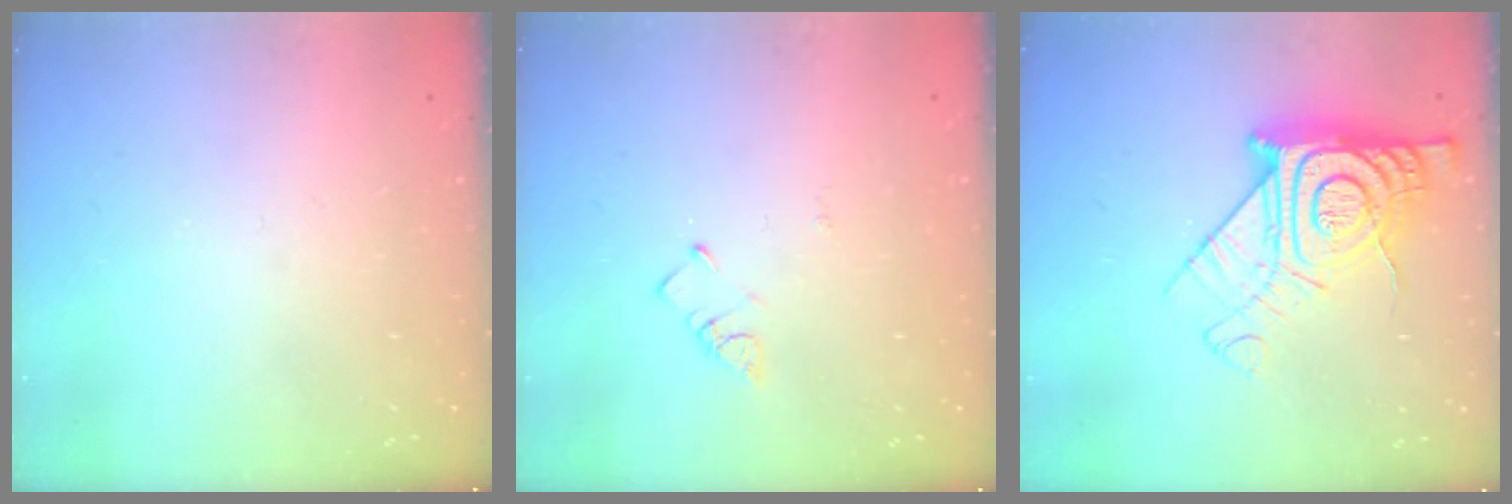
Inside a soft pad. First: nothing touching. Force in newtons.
{"total": 2.8, "press": 2.8, "slide": 0.5}
{"total": 19.7, "press": 19.6, "slide": 1.6}